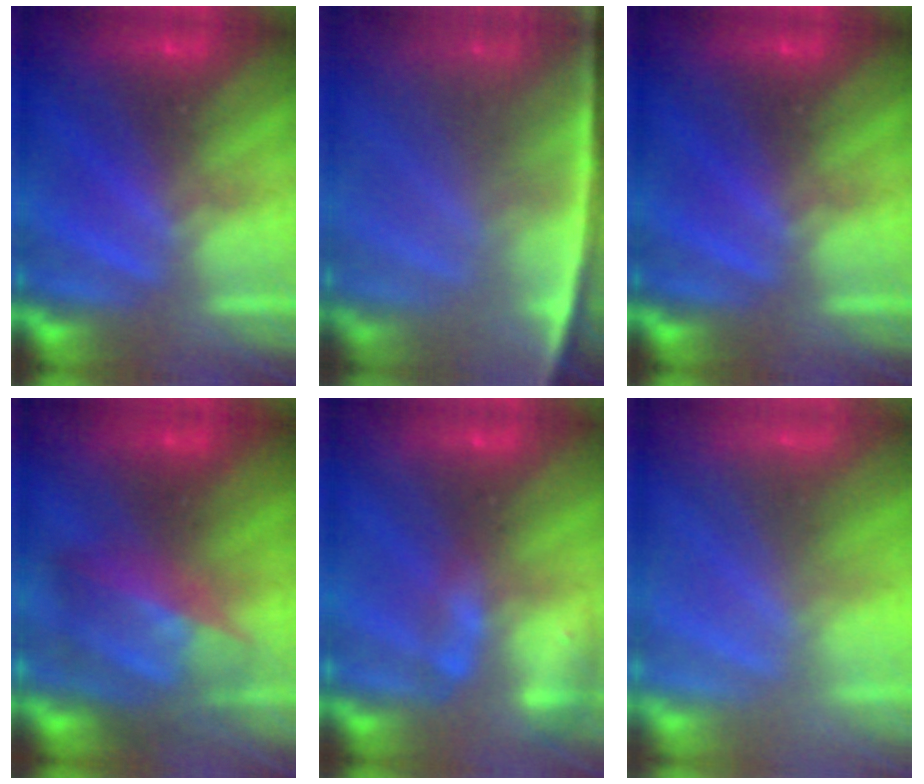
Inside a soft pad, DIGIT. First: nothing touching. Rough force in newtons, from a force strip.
{"total": 7.2}
{"total": 0.0}
{"total": 4.8}
{"total": 2.4}
{"total": 7.5}